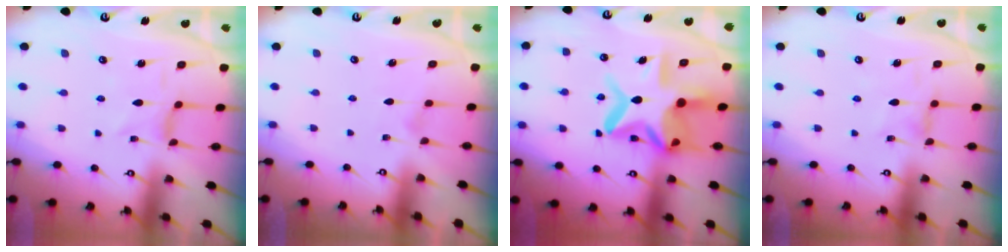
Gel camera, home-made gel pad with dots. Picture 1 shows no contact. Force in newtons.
{"total": 0.0}
{"total": 16.4, "press": 16.4, "slide": 1.3}
{"total": 1.7, "press": 1.7, "slide": 0.5}